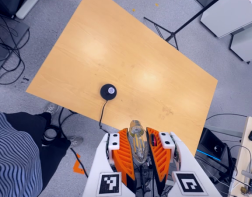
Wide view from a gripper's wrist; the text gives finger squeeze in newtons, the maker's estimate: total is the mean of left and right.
{"total": 21.9, "left": 25.0, "right": 18.9}